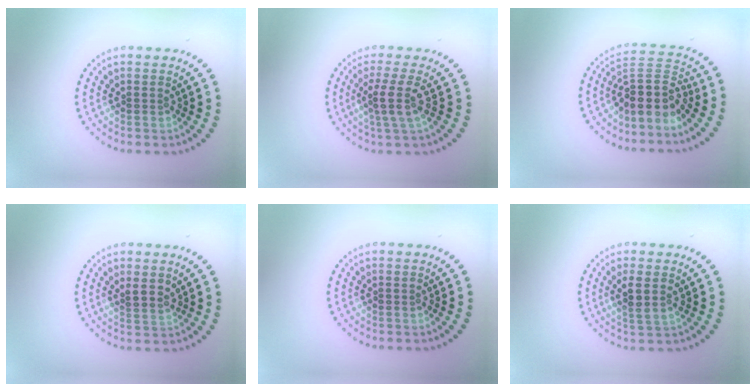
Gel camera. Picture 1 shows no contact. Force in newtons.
{"total": 2.7, "press": 2.0, "slide": 1.8}
{"total": 4.1, "press": 3.2, "slide": 2.6}
{"total": 1.3, "press": 1.1, "slide": 0.7}
{"total": 0.0}
{"total": 2.1, "press": 1.9, "slide": 0.9}